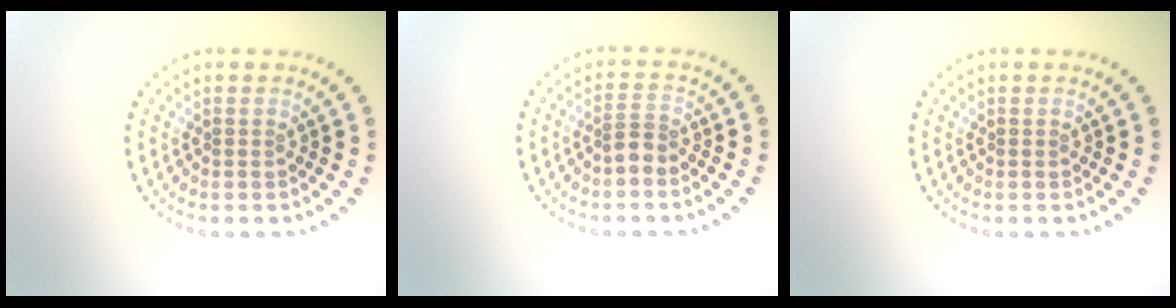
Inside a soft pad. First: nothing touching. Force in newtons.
{"total": 1.8, "press": 1.5, "slide": 1.1}
{"total": 0.0}